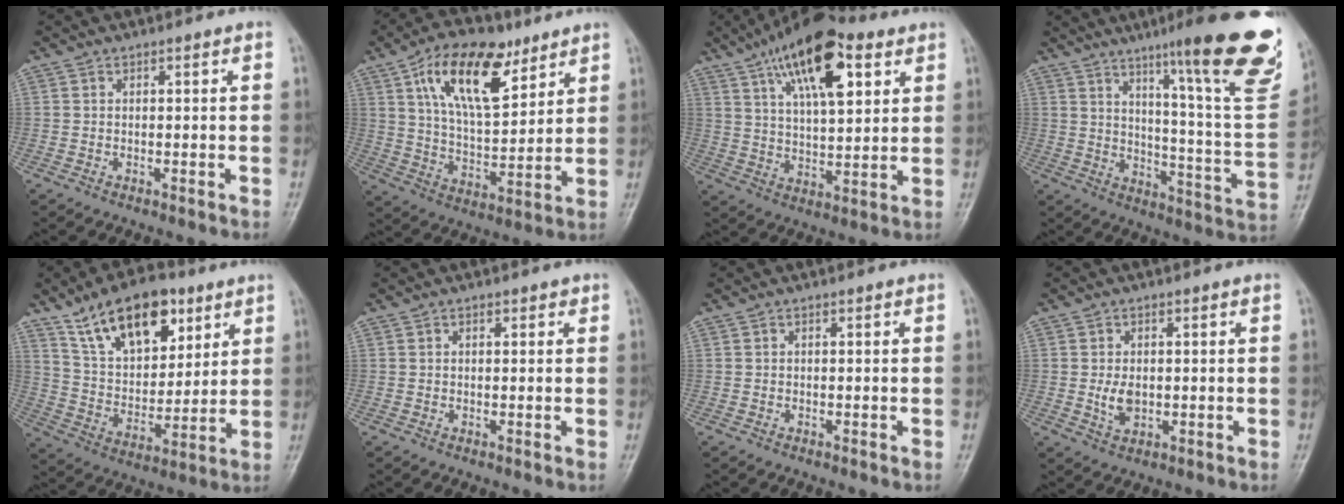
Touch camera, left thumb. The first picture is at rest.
{"total": 16.9, "force": [8.7, 7.9, 12.1], "torque": [-0.172, -0.033, 0.156]}
{"total": 17.7, "force": [8.6, 7.2, 13.6], "torque": [-0.197, -0.017, 0.143]}
{"total": 25.3, "force": [15.2, 3.0, 20.0], "torque": [-0.251, -0.070, 0.213]}
{"total": 17.9, "force": [10.4, 9.5, 11.1], "torque": [-0.134, -0.042, 0.185]}
{"total": 1.1, "force": [0.6, 0.7, 0.7], "torque": [-0.004, 0.000, 0.004]}
{"total": 0.0}
{"total": 3.8, "force": [-0.1, 2.4, 2.9], "torque": [-0.049, -0.006, 0.003]}